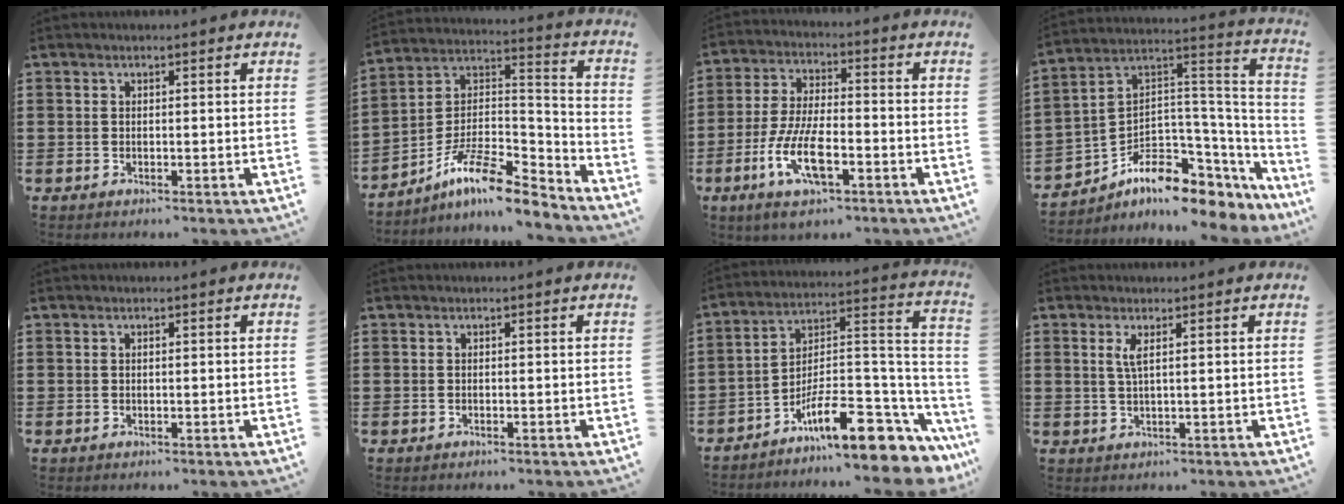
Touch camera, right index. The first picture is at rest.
{"total": 11.2, "force": [-8.6, 2.7, 6.7], "torque": [-0.129, 0.014, -0.170]}
{"total": 10.5, "force": [-4.6, 3.8, 8.6], "torque": [-0.191, -0.008, -0.086]}
{"total": 8.1, "force": [-4.0, 5.1, 4.9], "torque": [-0.110, -0.028, -0.075]}
{"total": 0.0}
{"total": 0.0}
{"total": 12.1, "force": [-8.5, 3.4, 8.0], "torque": [-0.117, 0.012, -0.156]}
{"total": 2.1, "force": [0.8, 0.1, 2.0], "torque": [-0.042, -0.002, 0.012]}